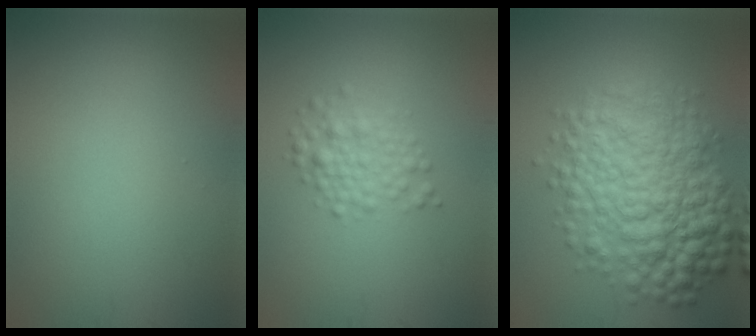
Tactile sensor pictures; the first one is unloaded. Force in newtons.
{"total": 2.6, "press": 2.5, "slide": 0.0}
{"total": 9.2, "press": 9.2, "slide": 0.1}